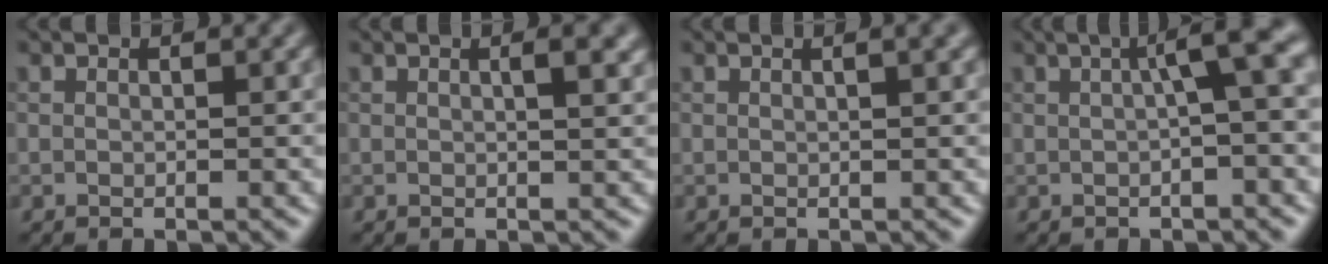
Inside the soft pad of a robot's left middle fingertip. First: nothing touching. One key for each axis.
{"total": 2.6, "fx": 0.9, "fy": 0.8, "fz": 2.3, "tx": -0.020, "ty": 0.005, "tz": 0.009}
{"total": 1.9, "fx": 0.9, "fy": 0.6, "fz": 1.6, "tx": -0.017, "ty": 0.003, "tz": 0.003}
{"total": 4.6, "fx": 0.7, "fy": 0.9, "fz": 4.4, "tx": -0.059, "ty": 0.023, "tz": 0.004}